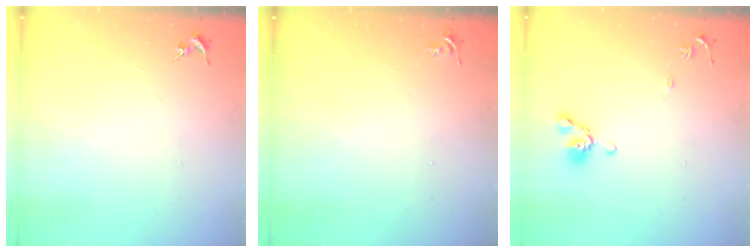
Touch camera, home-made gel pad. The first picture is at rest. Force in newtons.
{"total": 3.7, "press": 3.7, "slide": 0.5}
{"total": 8.4, "press": 8.3, "slide": 1.5}